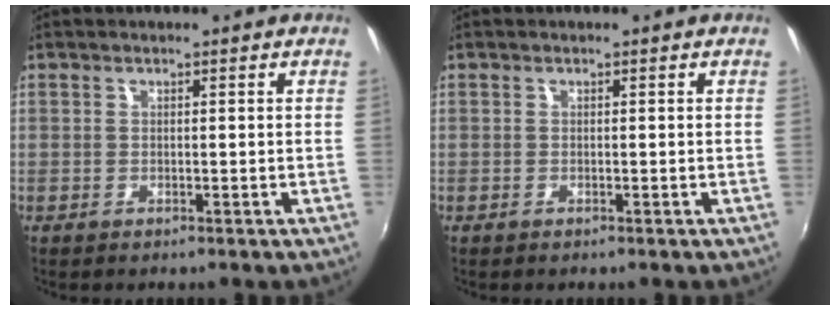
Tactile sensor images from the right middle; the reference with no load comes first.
{"total": 0.0}